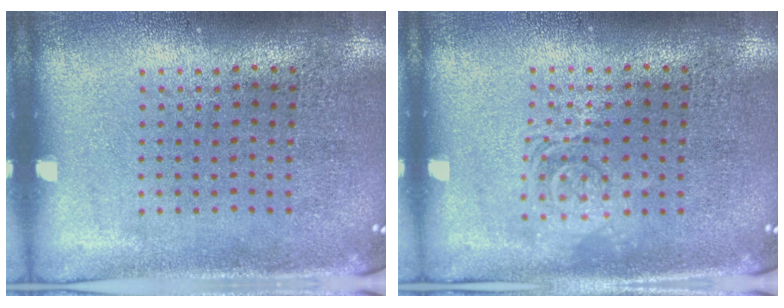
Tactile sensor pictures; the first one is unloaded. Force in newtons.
{"total": 2.2, "press": 2.1, "slide": 0.4}